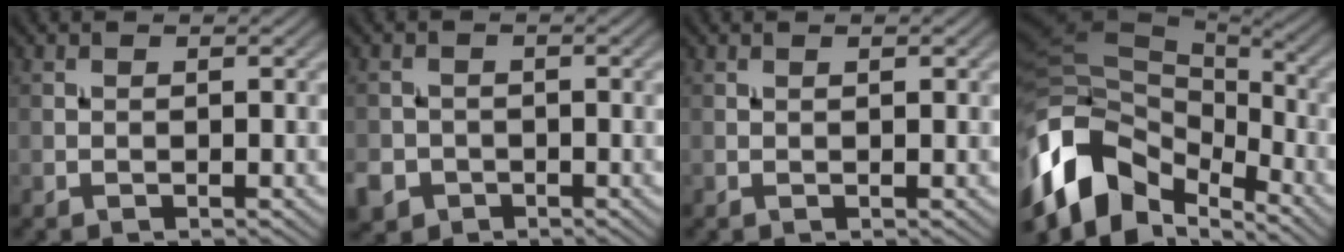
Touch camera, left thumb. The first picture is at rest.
{"total": 3.3, "force": [-1.7, 2.6, 0.9], "torque": [-0.023, -0.008, -0.038]}
{"total": 0.6, "force": [0.4, -0.1, 0.4], "torque": [-0.009, 0.003, 0.008]}
{"total": 12.9, "force": [-6.8, 7.5, 7.9], "torque": [-0.183, 0.000, -0.136]}